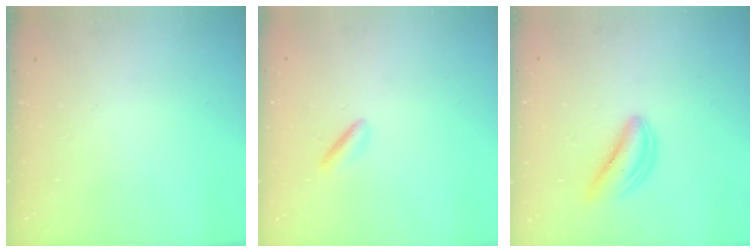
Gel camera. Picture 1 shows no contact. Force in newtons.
{"total": 1.9, "press": 1.7, "slide": 0.7}
{"total": 5.6, "press": 5.6, "slide": 0.5}